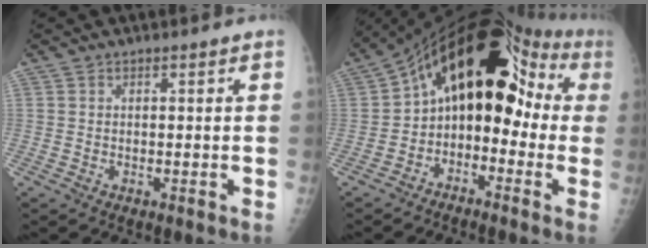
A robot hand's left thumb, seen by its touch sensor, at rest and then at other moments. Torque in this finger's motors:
{"motor_torque": [1.91, 3.09, 1.57, -1.20, 0.26]}